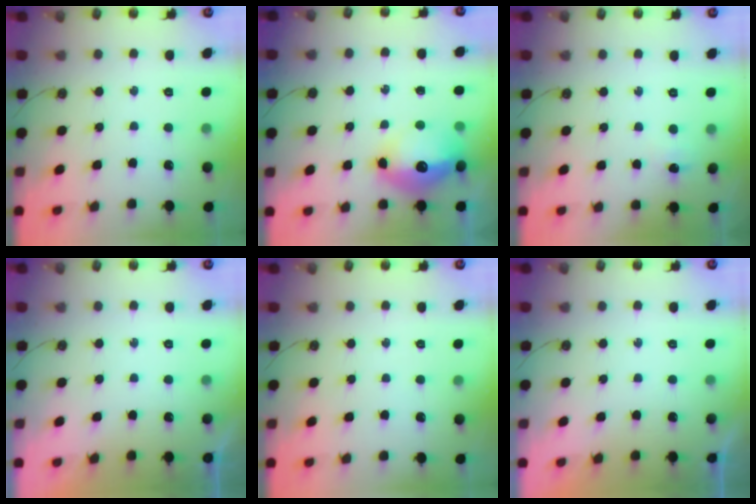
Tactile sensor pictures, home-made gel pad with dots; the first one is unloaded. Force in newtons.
{"total": 14.1, "press": 14.1, "slide": 1.3}
{"total": 13.0, "press": 3.5, "slide": 12.6}
{"total": 0.0}
{"total": 0.0}
{"total": 0.0}